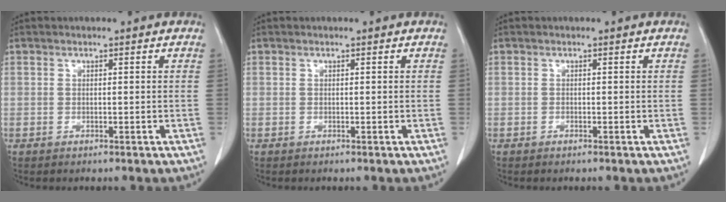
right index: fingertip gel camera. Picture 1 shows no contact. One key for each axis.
{"total": 0.0}
{"total": 0.0}